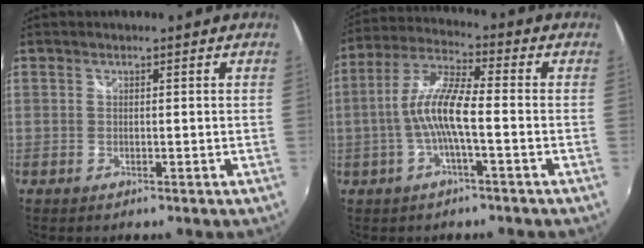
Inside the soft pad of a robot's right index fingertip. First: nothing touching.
{"total": 9.4, "force": [-1.9, 1.4, 9.1], "torque": [-0.195, 0.010, -0.036]}